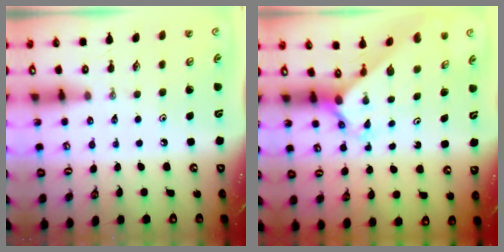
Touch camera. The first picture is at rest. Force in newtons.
{"total": 2.5, "press": 2.5, "slide": 0.3}